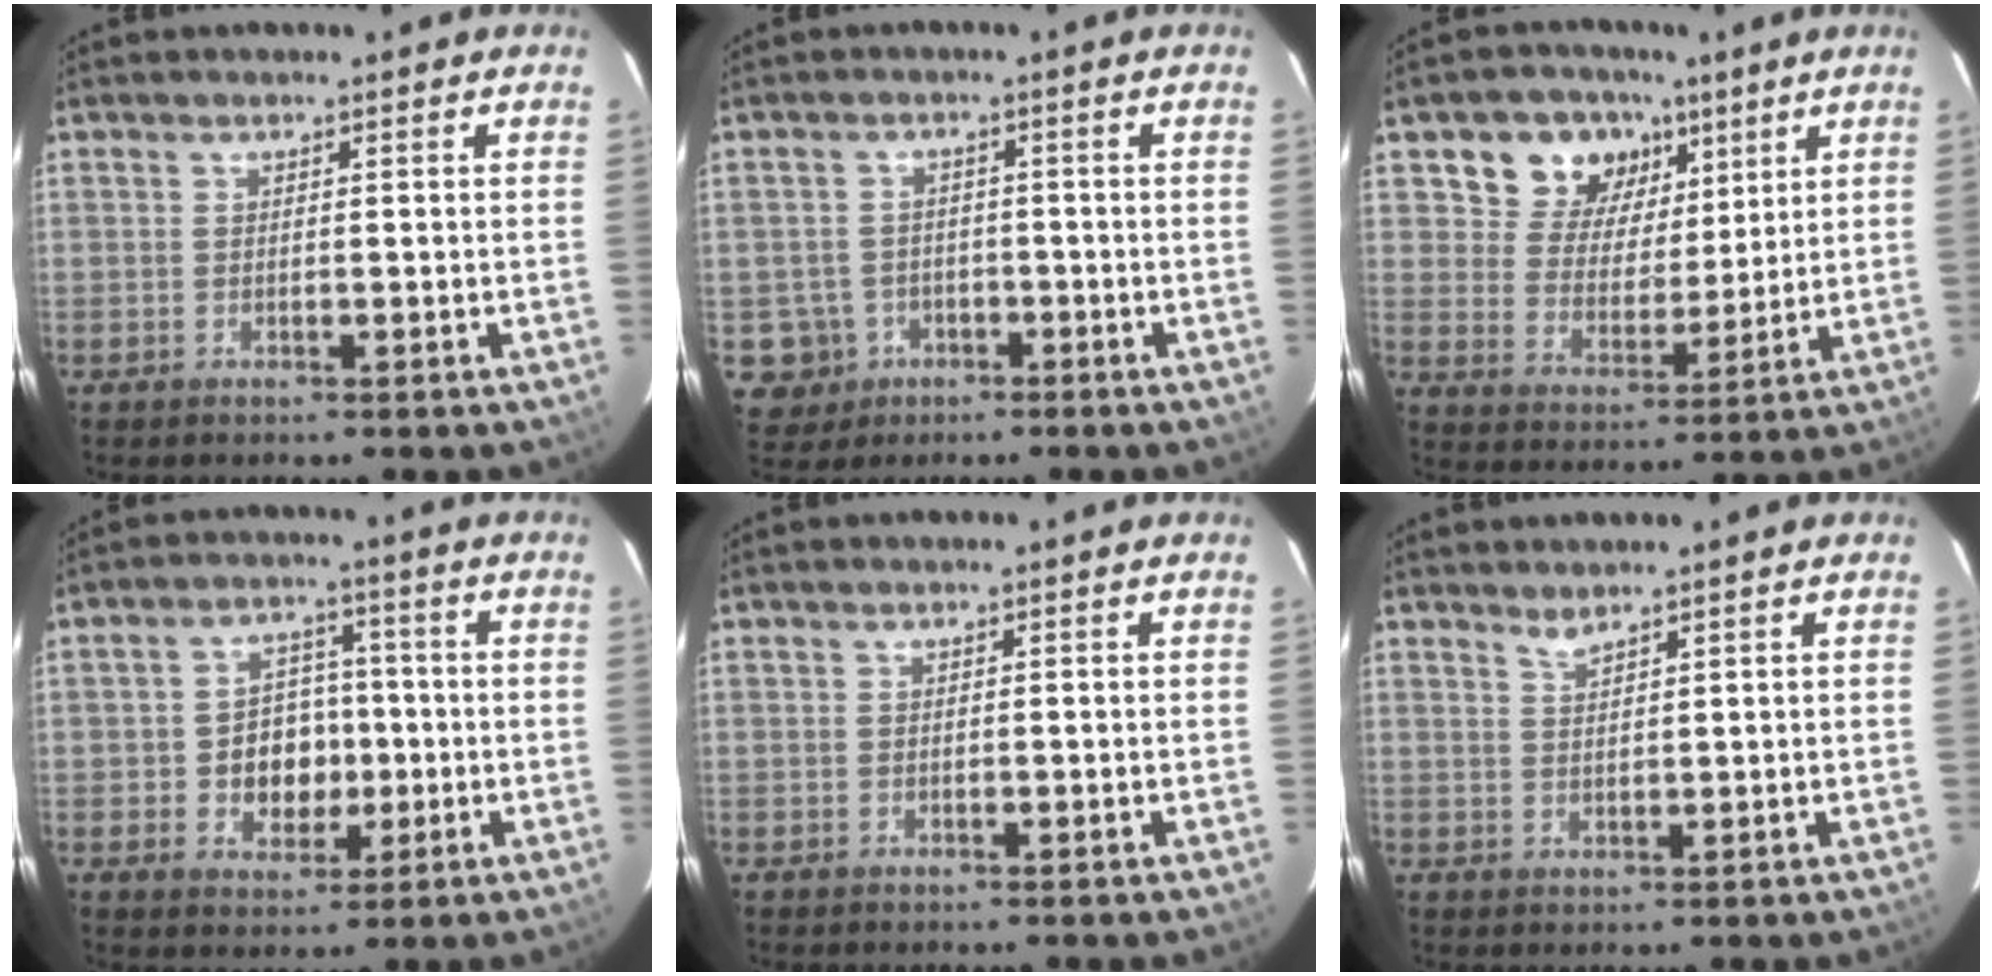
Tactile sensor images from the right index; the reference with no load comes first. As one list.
[{"total": 6.3, "force": [-2.1, 5.9, 0.5], "torque": [-0.028, 0.023, -0.026]}, {"total": 11.9, "force": [6.5, 9.2, 3.9], "torque": [-0.079, 0.015, 0.115]}, {"total": 7.8, "force": [-1.3, 6.5, 4.0], "torque": [-0.086, 0.016, -0.010]}, {"total": 0.0}, {"total": 1.6, "force": [1.5, 0.1, 0.5], "torque": [-0.008, 0.000, 0.028]}]